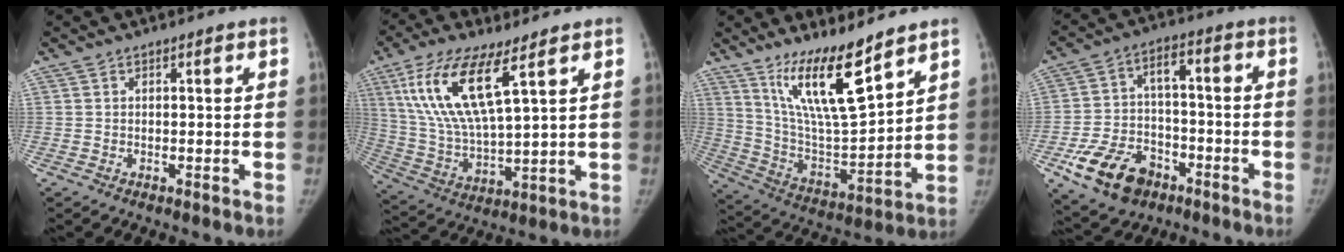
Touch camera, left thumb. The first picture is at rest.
{"total": 15.9, "force": [7.4, 4.8, 13.3], "torque": [-0.269, -0.027, 0.149]}
{"total": 16.2, "force": [11.0, 3.2, 11.5], "torque": [-0.184, -0.077, 0.216]}
{"total": 14.8, "force": [-7.7, 10.0, 7.8], "torque": [-0.119, 0.046, -0.129]}